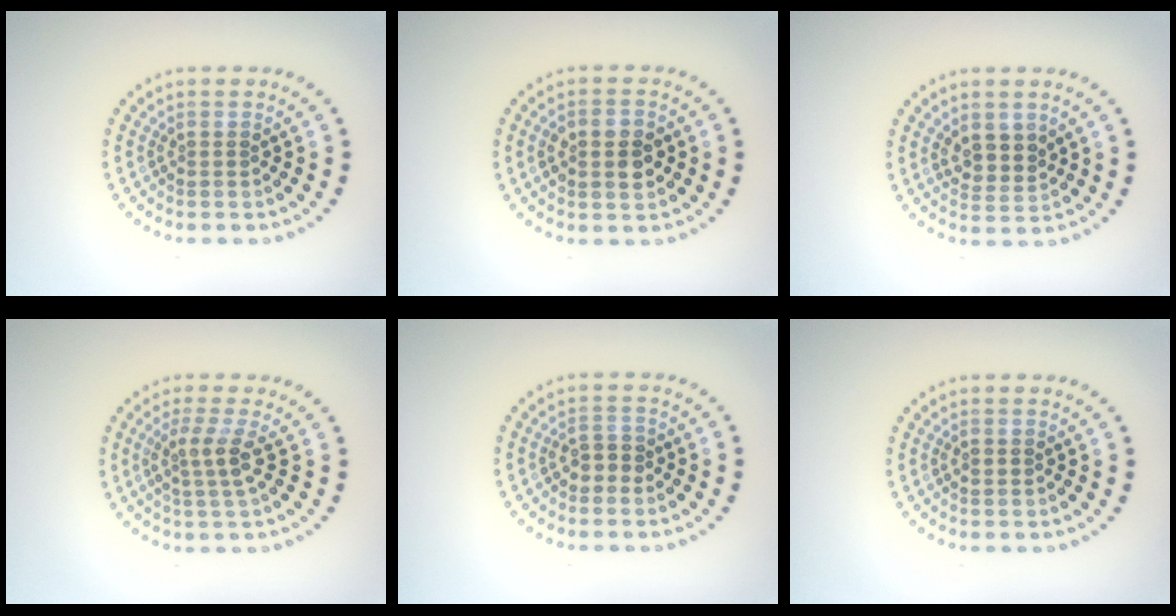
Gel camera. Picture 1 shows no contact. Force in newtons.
{"total": 3.8, "press": 3.8, "slide": 0.3}
{"total": 2.4, "press": 2.3, "slide": 0.9}
{"total": 2.6, "press": 2.0, "slide": 1.6}
{"total": 1.8, "press": 1.7, "slide": 0.6}
{"total": 1.0, "press": 1.0, "slide": 0.1}